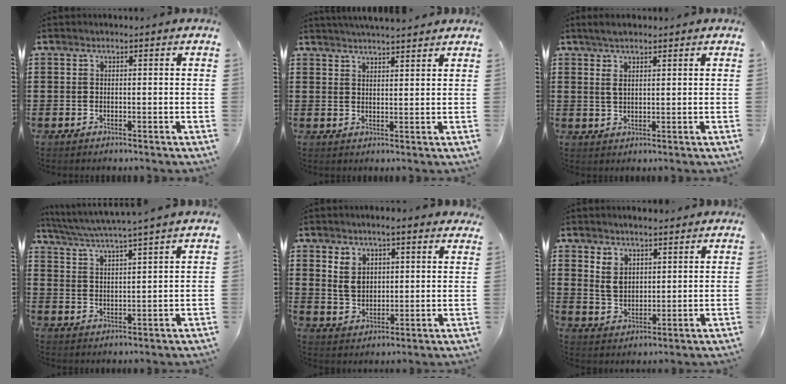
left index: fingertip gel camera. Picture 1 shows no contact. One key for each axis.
{"total": 2.8, "fx": 2.8, "fy": -0.2, "fz": 0.3, "tx": -0.014, "ty": -0.008, "tz": 0.051}
{"total": 3.0, "fx": 1.8, "fy": 1.1, "fz": 2.2, "tx": -0.046, "ty": 0.006, "tz": 0.031}
{"total": 3.9, "fx": 3.5, "fy": -0.8, "fz": 1.5, "tx": -0.044, "ty": -0.026, "tz": 0.057}
{"total": 5.1, "fx": 3.4, "fy": 2.8, "fz": 2.6, "tx": -0.063, "ty": 0.002, "tz": 0.063}
{"total": 4.5, "fx": 3.3, "fy": 2.6, "fz": 1.6, "tx": -0.044, "ty": 0.000, "tz": 0.062}